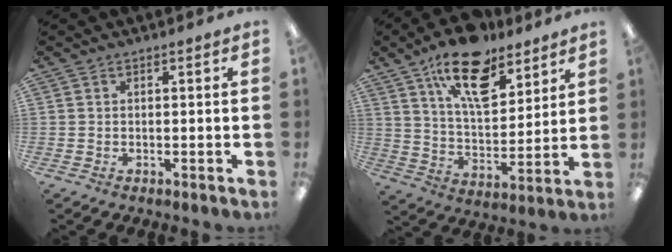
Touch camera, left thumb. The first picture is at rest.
{"total": 17.7, "force": [11.6, 8.2, 10.6], "torque": [-0.168, -0.053, 0.199]}